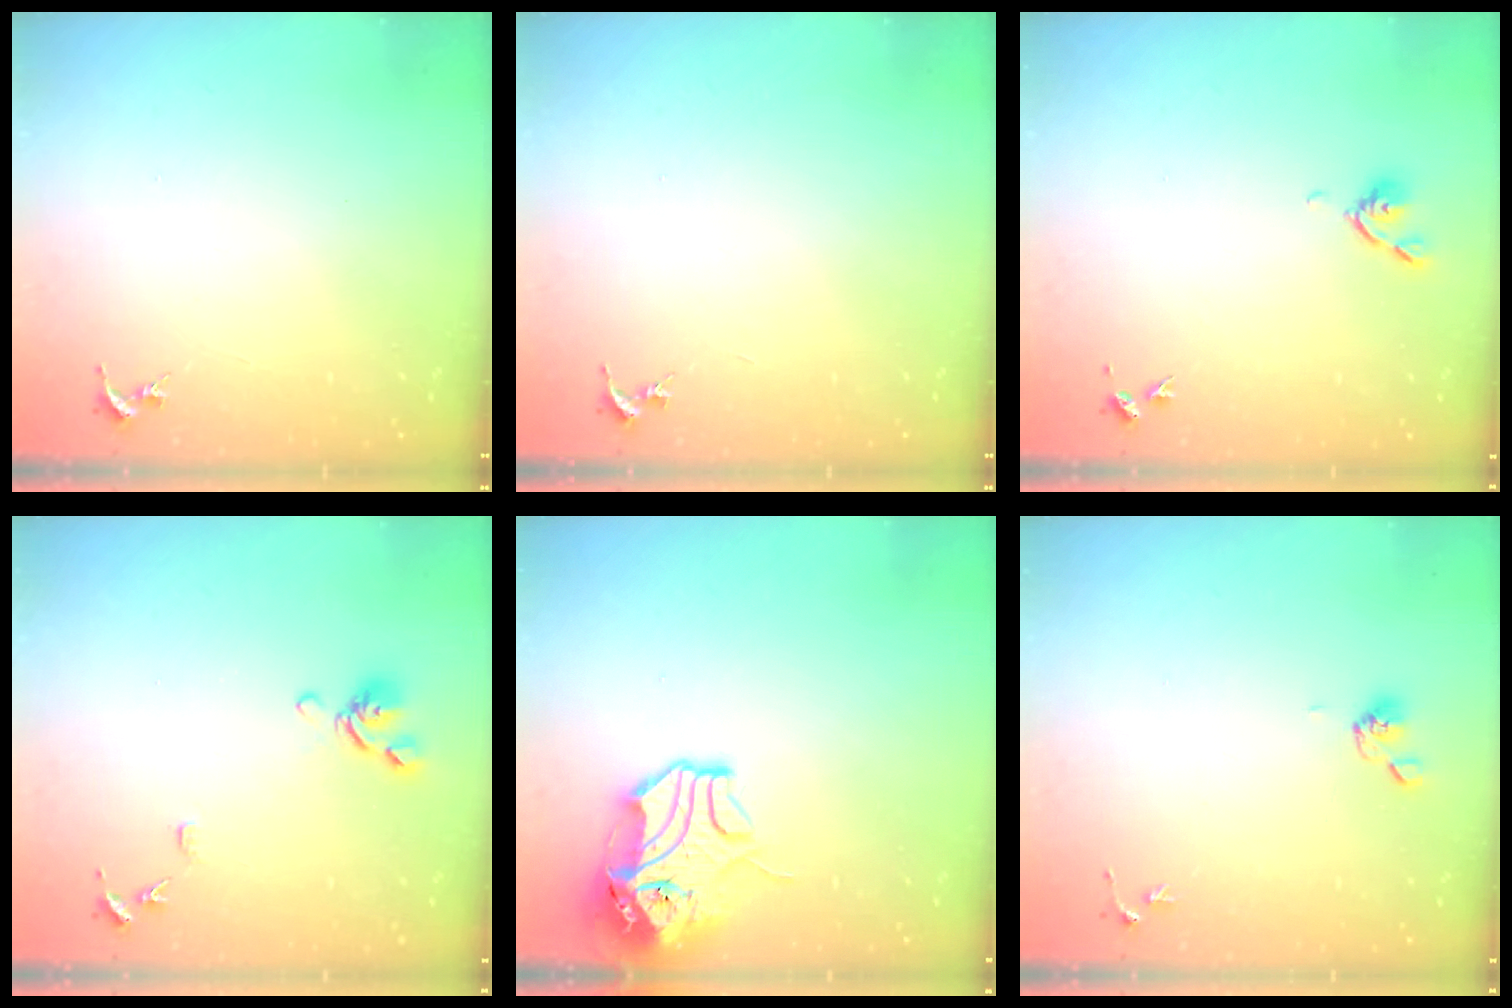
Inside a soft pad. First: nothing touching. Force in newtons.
{"total": 0.0}
{"total": 5.8, "press": 5.6, "slide": 1.4}
{"total": 10.4, "press": 10.3, "slide": 1.3}
{"total": 13.2, "press": 13.0, "slide": 2.0}
{"total": 6.3, "press": 6.0, "slide": 1.8}